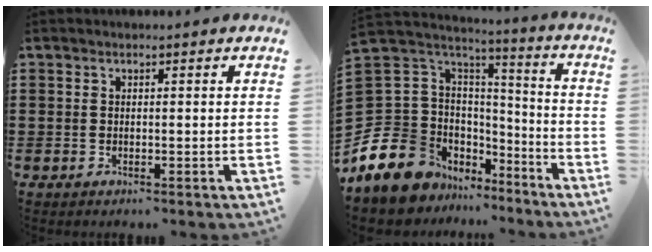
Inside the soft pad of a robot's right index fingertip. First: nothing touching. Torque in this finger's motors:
{"motor_torque": [-0.19, 0.50, -1.05, -0.21]}